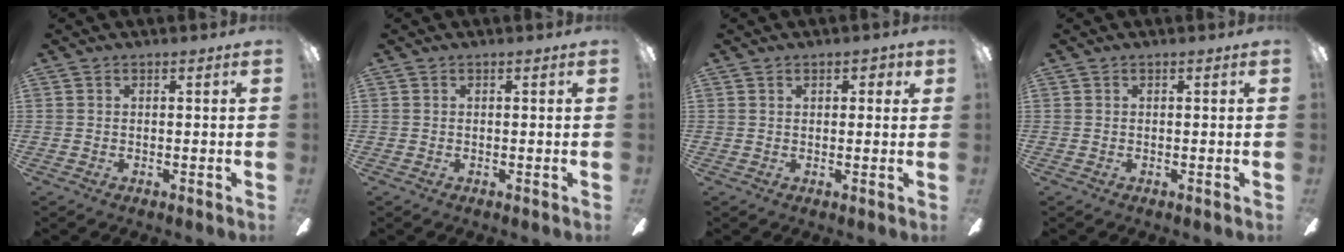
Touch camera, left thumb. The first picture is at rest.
{"total": 0.0}
{"total": 3.2, "force": [1.4, 1.6, 2.4], "torque": [-0.025, -0.002, 0.018]}
{"total": 0.0}